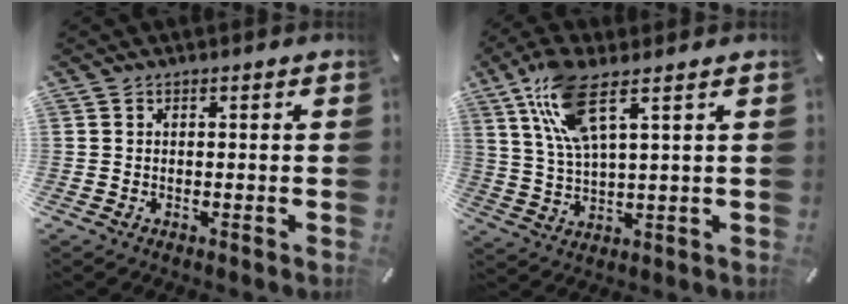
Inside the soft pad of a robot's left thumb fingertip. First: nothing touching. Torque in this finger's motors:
{"motor_torque": [0.81, 0.43, 1.61, -1.16, 0.54]}